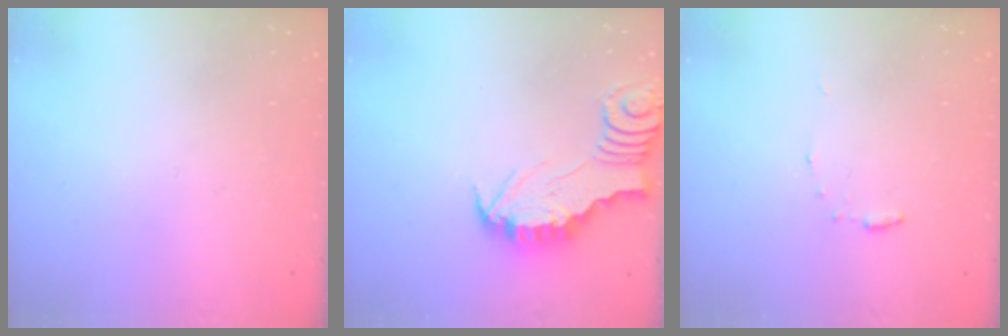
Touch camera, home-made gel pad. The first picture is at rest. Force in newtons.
{"total": 2.9, "press": 2.9, "slide": 0.3}
{"total": 3.8, "press": 3.8, "slide": 0.3}